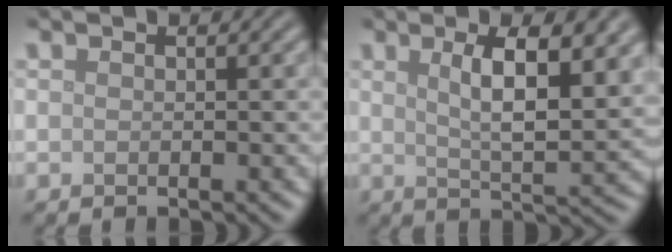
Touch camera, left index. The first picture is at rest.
{"total": 7.8, "force": [2.7, 2.2, 7.0], "torque": [-0.097, 0.001, 0.044]}